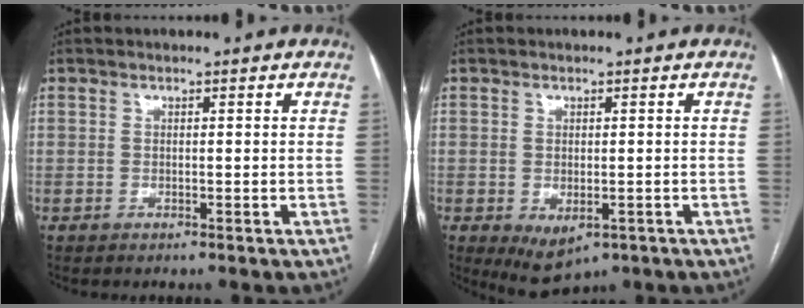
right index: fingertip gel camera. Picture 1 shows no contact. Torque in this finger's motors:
{"motor_torque": [1.45, -0.69, 0.21, 0.01]}